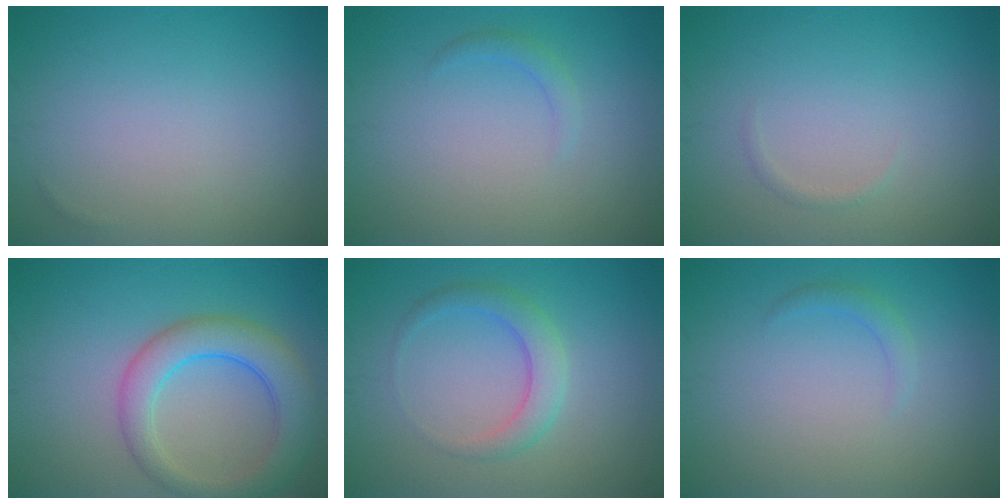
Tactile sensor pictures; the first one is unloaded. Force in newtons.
{"total": 1.1, "press": 1.1, "slide": 0.2}
{"total": 0.6, "press": 0.6, "slide": 0.0}
{"total": 5.5, "press": 5.5, "slide": 0.1}
{"total": 2.8, "press": 2.8, "slide": 0.1}
{"total": 1.1, "press": 1.1, "slide": 0.2}